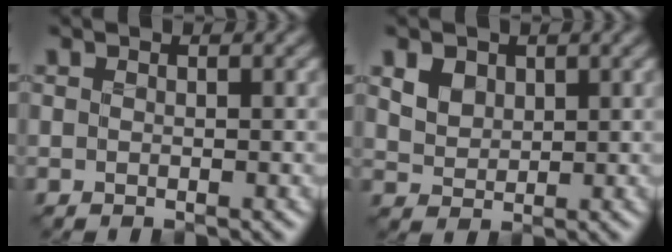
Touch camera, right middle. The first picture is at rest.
{"total": 3.2, "force": [1.5, 2.4, 1.6], "torque": [-0.049, 0.005, 0.030]}